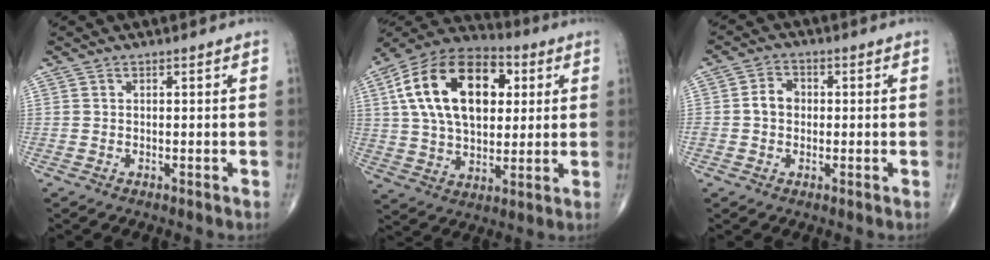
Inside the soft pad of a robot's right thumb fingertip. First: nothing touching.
{"total": 22.5, "force": [5.7, 13.6, 16.9], "torque": [-0.274, 0.009, 0.091]}
{"total": 4.3, "force": [-0.1, 3.5, 2.5], "torque": [-0.034, 0.014, -0.006]}